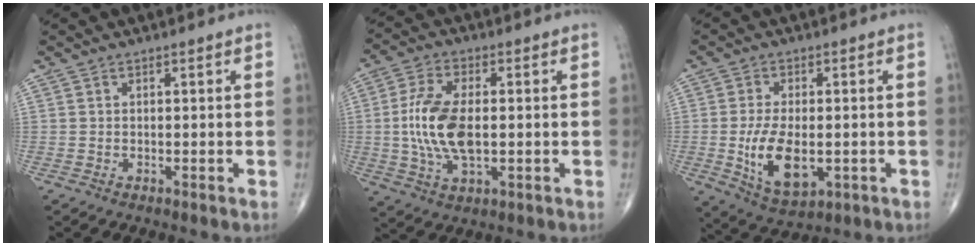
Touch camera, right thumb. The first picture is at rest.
{"total": 12.3, "force": [-0.3, 6.1, 10.7], "torque": [-0.224, 0.002, -0.005]}
{"total": 11.0, "force": [-1.8, 5.8, 9.1], "torque": [-0.163, -0.012, -0.019]}